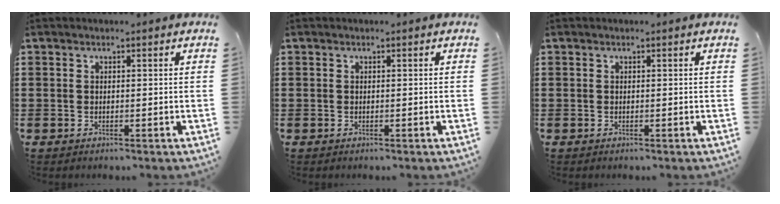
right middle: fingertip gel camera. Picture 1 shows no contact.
{"total": 0.0}
{"total": 0.0}